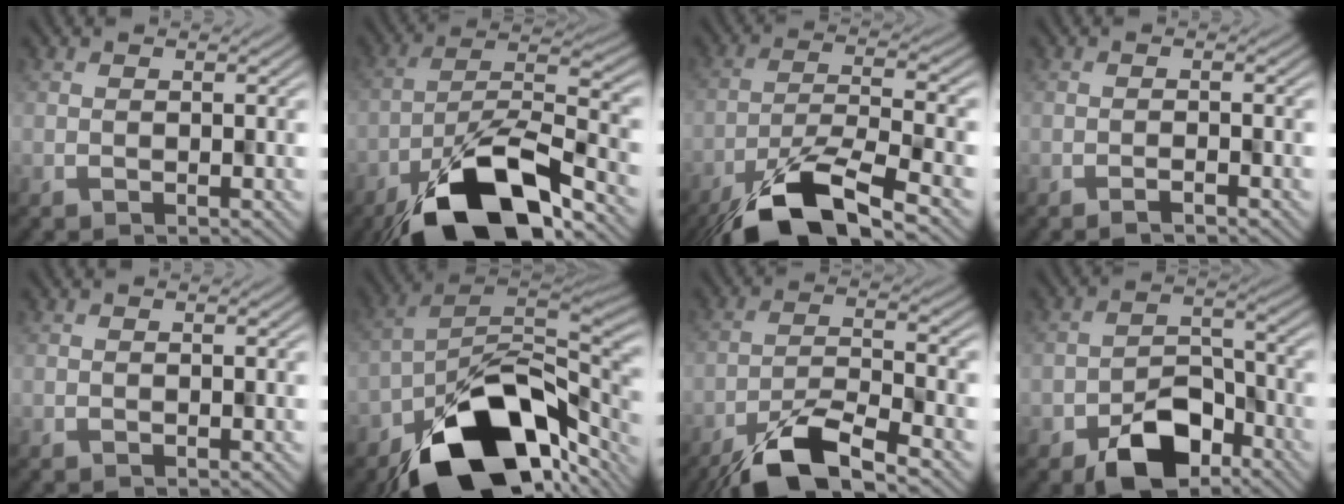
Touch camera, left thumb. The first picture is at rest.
{"total": 14.2, "force": [-8.7, 5.0, 10.1], "torque": [-0.186, -0.008, -0.169]}
{"total": 12.8, "force": [-8.0, 3.7, 9.2], "torque": [-0.178, -0.012, -0.148]}
{"total": 1.2, "force": [-0.9, 0.0, 0.8], "torque": [-0.015, 0.004, -0.018]}
{"total": 0.0}
{"total": 16.6, "force": [-8.9, 9.5, 10.4], "torque": [-0.152, -0.030, -0.151]}
{"total": 10.0, "force": [-6.7, 2.6, 6.9], "torque": [-0.127, -0.005, -0.129]}
{"total": 8.6, "force": [-5.2, 4.7, 5.0], "torque": [-0.074, -0.004, -0.100]}